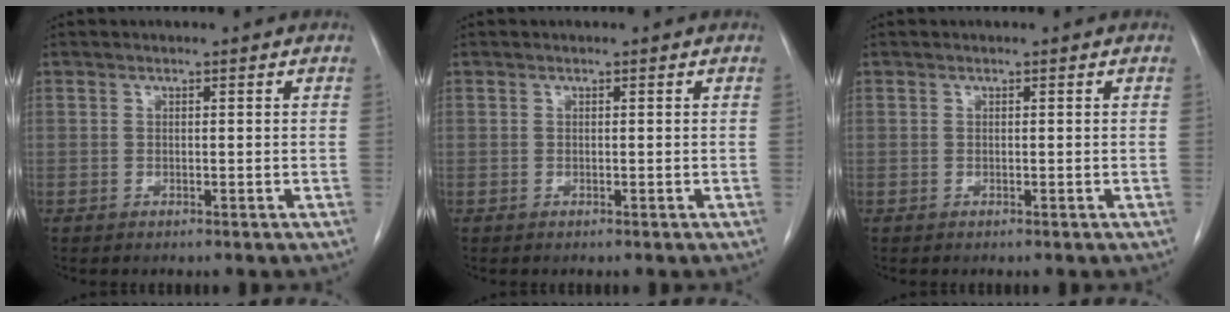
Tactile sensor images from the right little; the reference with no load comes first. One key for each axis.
{"total": 0.0}
{"total": 0.0}